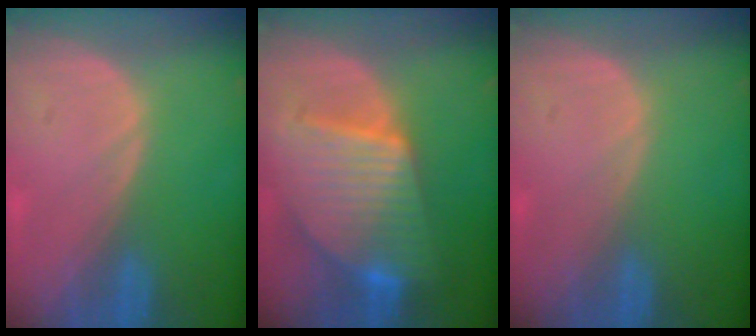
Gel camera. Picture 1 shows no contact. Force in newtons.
{"total": 10.1, "press": 10.1, "slide": 0.7}
{"total": 0.0}